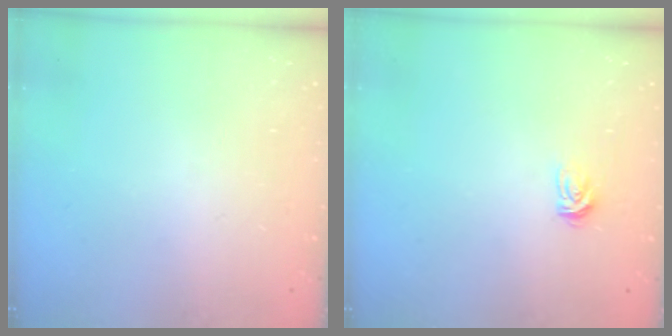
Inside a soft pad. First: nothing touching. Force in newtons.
{"total": 3.4, "press": 3.4, "slide": 0.3}